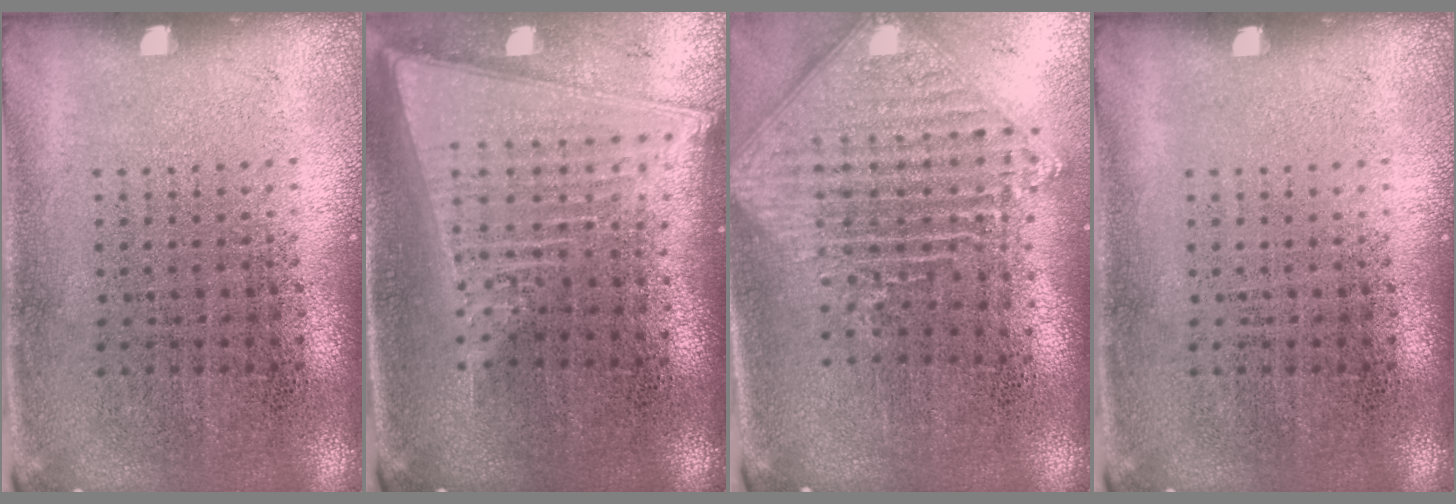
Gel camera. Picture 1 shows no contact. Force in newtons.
{"total": 2.2, "press": 1.8, "slide": 1.2}
{"total": 2.2, "press": 1.8, "slide": 1.3}
{"total": 0.0}